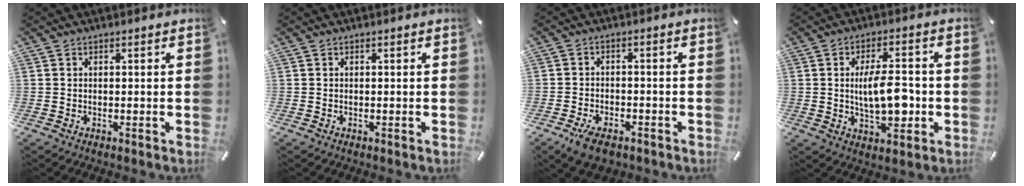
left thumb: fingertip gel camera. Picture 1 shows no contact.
{"total": 0.0}
{"total": 5.3, "force": [-3.5, 2.7, 2.8], "torque": [-0.061, 0.016, -0.066]}
{"total": 11.2, "force": [-0.6, 5.6, 9.7], "torque": [-0.161, 0.001, -0.014]}